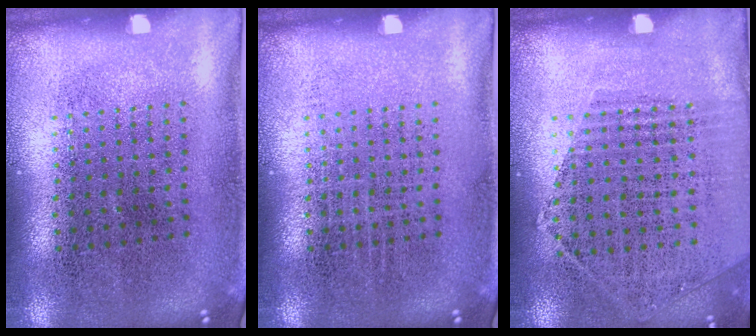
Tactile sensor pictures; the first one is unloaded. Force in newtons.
{"total": 0.0}
{"total": 1.2, "press": 1.0, "slide": 0.6}